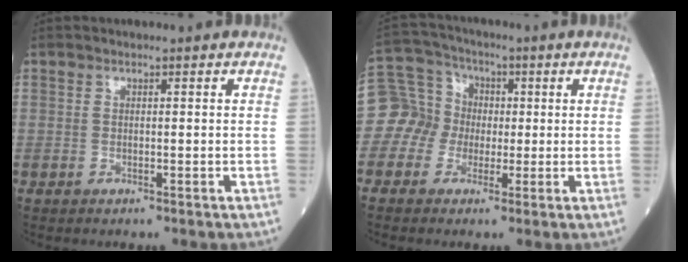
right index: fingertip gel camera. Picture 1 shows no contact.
{"total": 8.1, "force": [-0.9, 8.0, 0.8], "torque": [-0.022, 0.038, -0.019]}